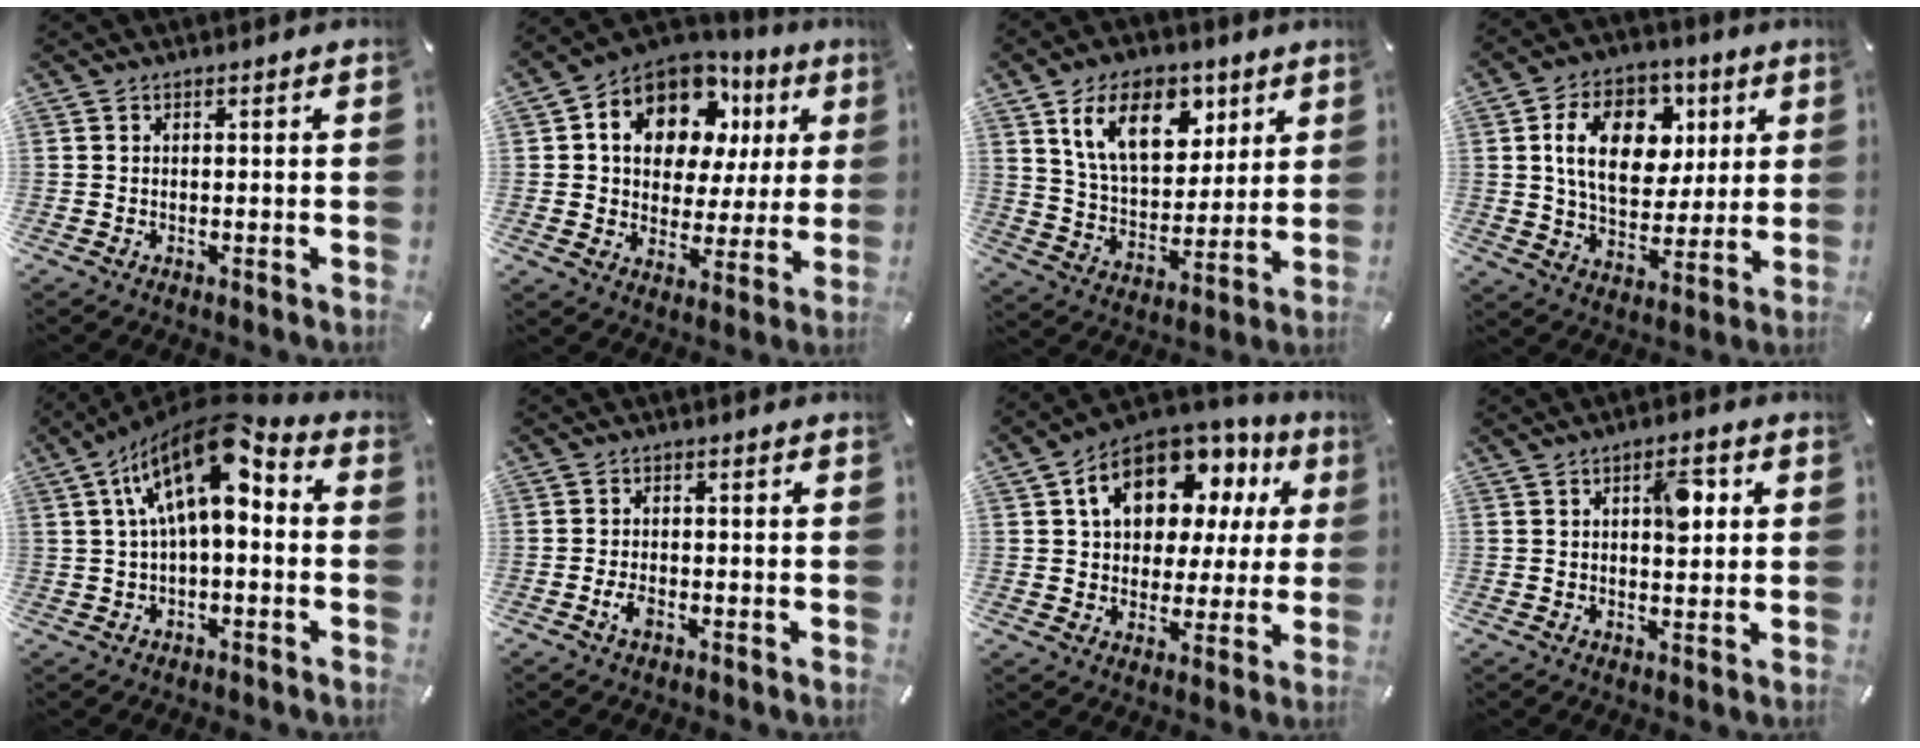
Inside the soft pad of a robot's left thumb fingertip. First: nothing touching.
{"total": 13.5, "force": [6.8, 9.6, 6.7], "torque": [-0.124, -0.036, 0.124]}
{"total": 16.1, "force": [8.1, 10.1, 9.5], "torque": [-0.166, -0.016, 0.149]}
{"total": 16.4, "force": [4.6, 11.9, 10.4], "torque": [-0.170, 0.011, 0.083]}
{"total": 16.2, "force": [5.4, 7.3, 13.4], "torque": [-0.246, -0.021, 0.089]}
{"total": 2.8, "force": [-1.4, 1.5, 1.8], "torque": [-0.045, 0.001, -0.028]}
{"total": 14.4, "force": [6.9, 10.2, 7.4], "torque": [-0.128, -0.031, 0.127]}
{"total": 7.6, "force": [2.2, 3.9, 6.2], "torque": [-0.079, -0.008, 0.028]}